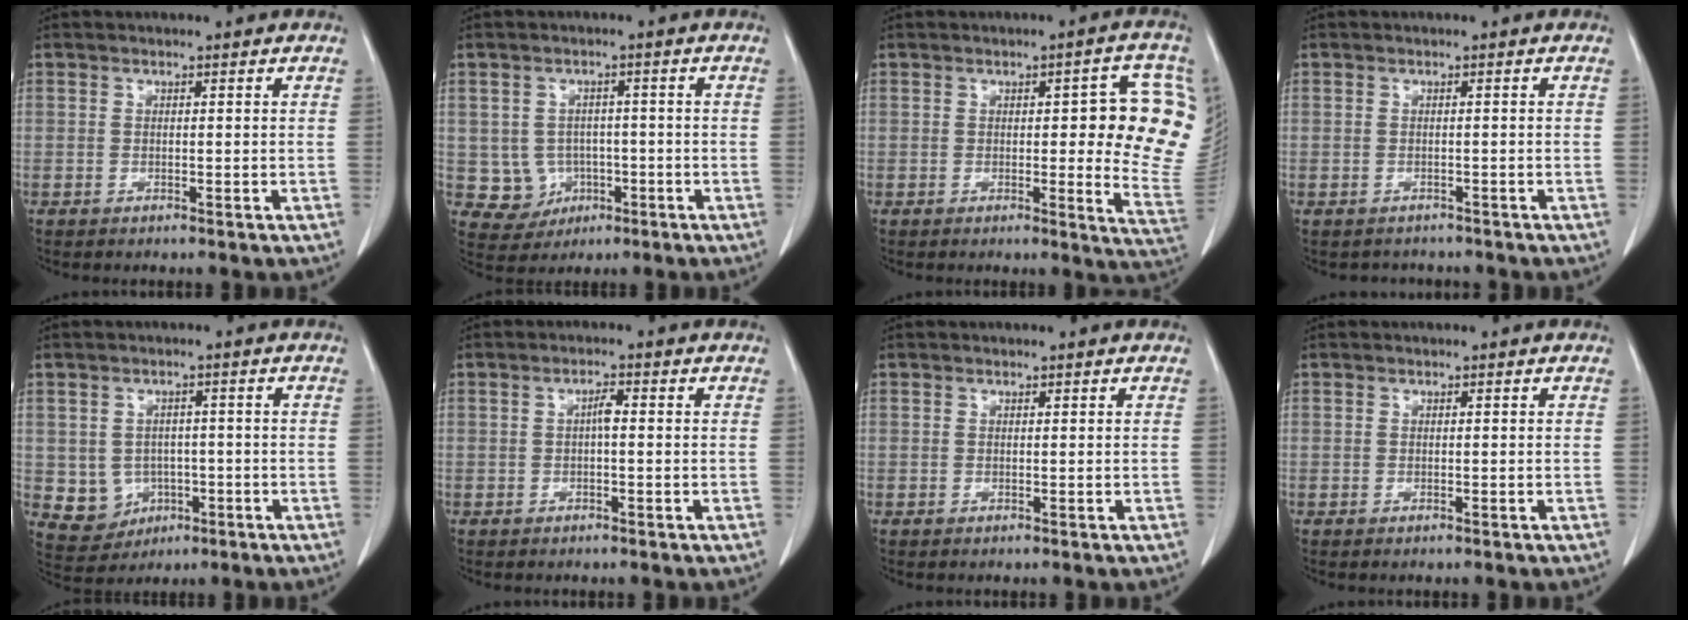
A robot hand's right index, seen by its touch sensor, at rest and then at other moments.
{"total": 5.8, "force": [-0.8, 5.7, 1.1], "torque": [-0.014, 0.007, 0.000]}
{"total": 13.4, "force": [2.0, 3.0, 12.9], "torque": [-0.122, -0.001, 0.015]}
{"total": 2.1, "force": [-1.7, 1.2, -0.3], "torque": [-0.005, 0.003, -0.026]}
{"total": 5.8, "force": [-0.9, 5.5, 1.3], "torque": [-0.020, 0.009, 0.001]}
{"total": 1.7, "force": [0.0, 0.3, 1.7], "torque": [-0.031, 0.004, 0.000]}
{"total": 0.0}
{"total": 0.0}